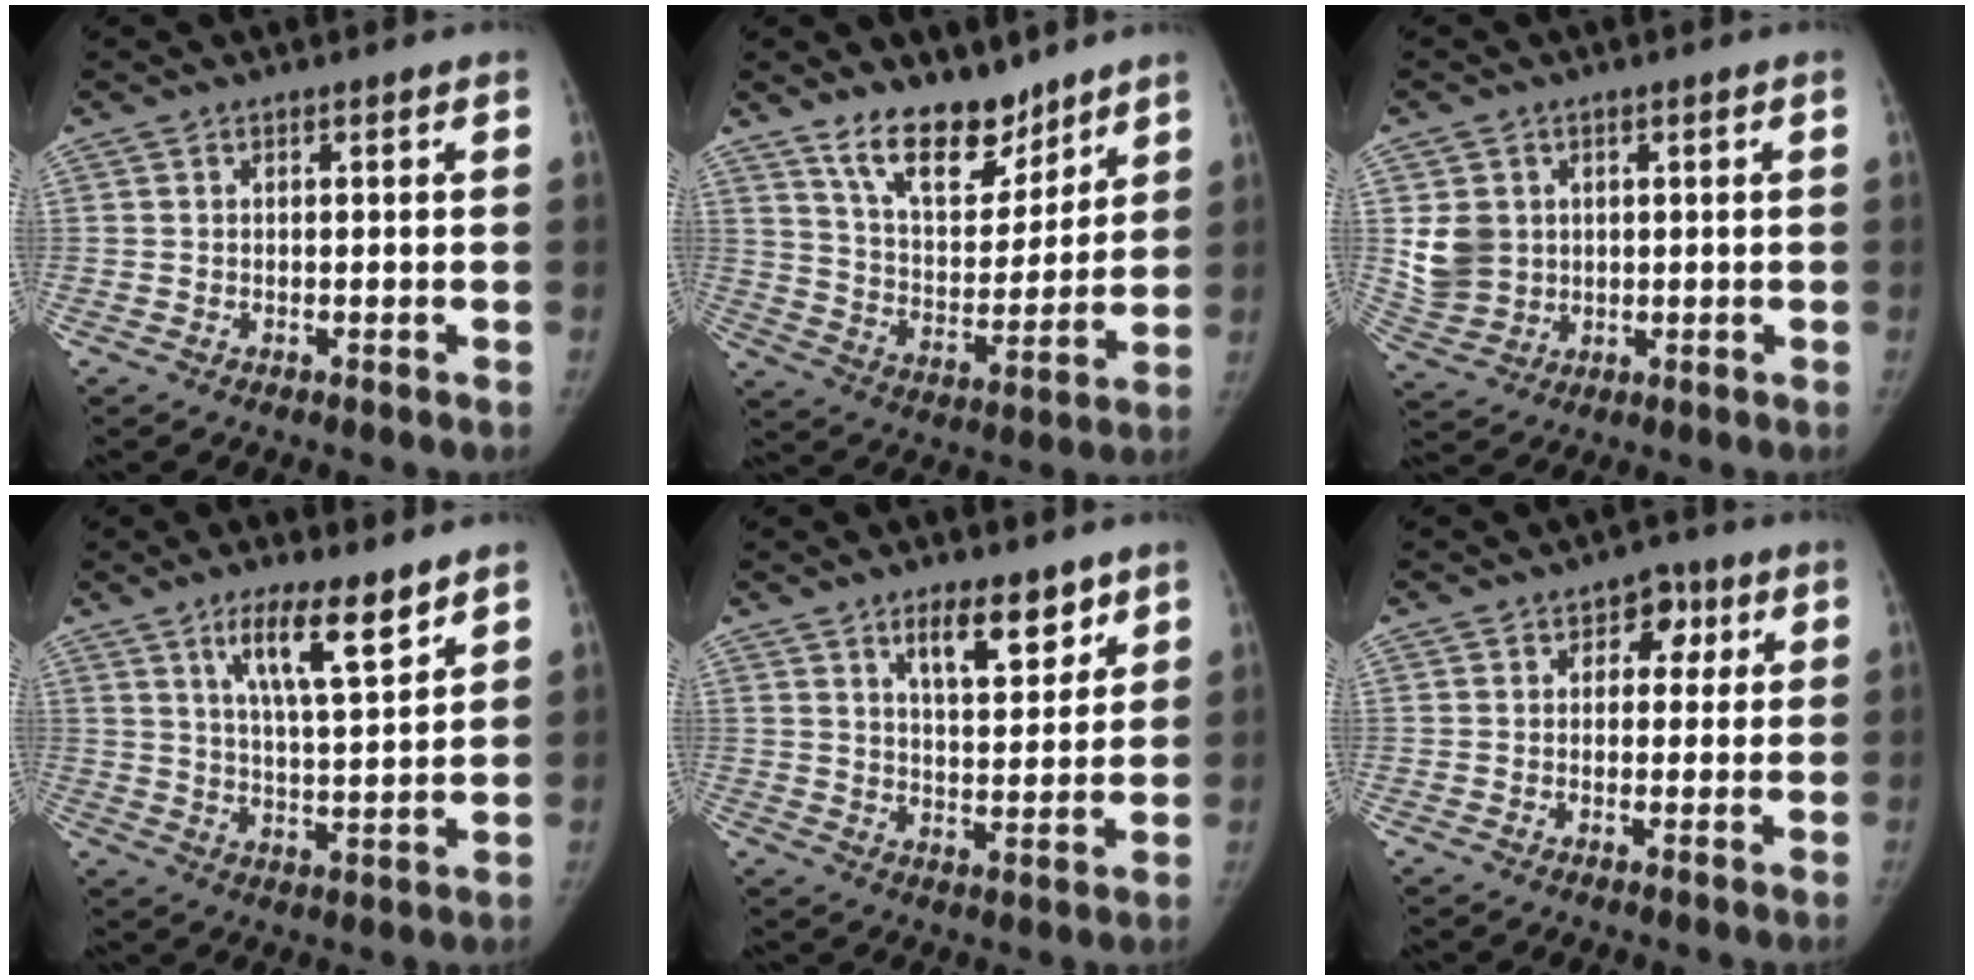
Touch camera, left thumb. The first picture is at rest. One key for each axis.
{"total": 13.8, "fx": 10.3, "fy": 6.3, "fz": 6.6, "tx": -0.071, "ty": -0.077, "tz": 0.188}
{"total": 7.5, "fx": 1.5, "fy": 6.6, "fz": 3.3, "tx": -0.046, "ty": -0.008, "tz": 0.046}
{"total": 10.4, "fx": 6.7, "fy": 2.1, "fz": 7.6, "tx": -0.118, "ty": -0.043, "tz": 0.119}
{"total": 9.5, "fx": 6.1, "fy": 3.8, "fz": 6.2, "tx": -0.069, "ty": -0.041, "tz": 0.100}
{"total": 4.8, "fx": 1.6, "fy": 3.7, "fz": 2.7, "tx": 0.003, "ty": 0.001, "tz": 0.014}